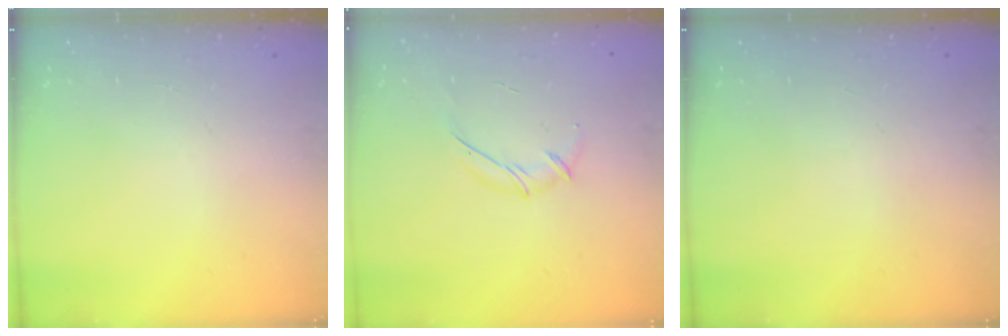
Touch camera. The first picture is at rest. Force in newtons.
{"total": 6.1, "press": 6.0, "slide": 1.1}
{"total": 0.0}